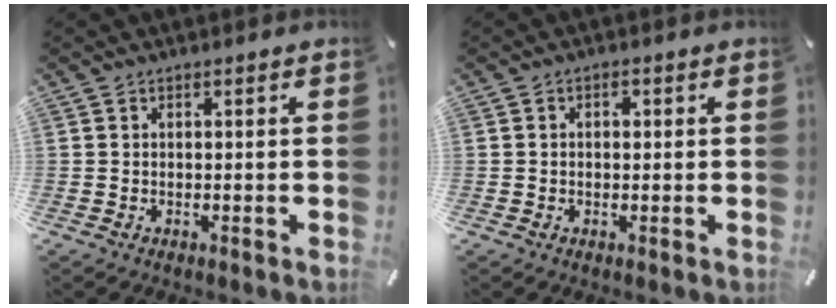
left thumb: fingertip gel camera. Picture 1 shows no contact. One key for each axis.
{"total": 1.6, "fx": 0.1, "fy": 1.2, "fz": 1.1, "tx": -0.015, "ty": 0.004, "tz": -0.003}